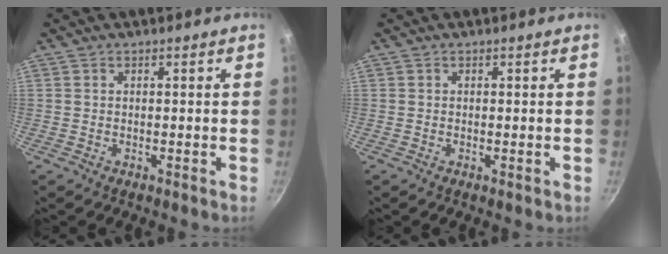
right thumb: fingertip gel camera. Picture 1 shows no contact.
{"total": 0.0}